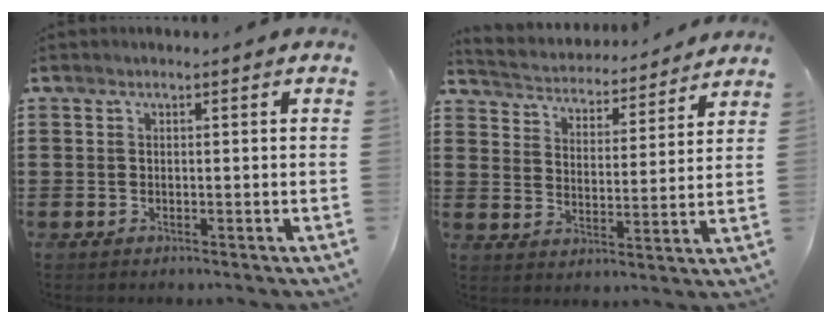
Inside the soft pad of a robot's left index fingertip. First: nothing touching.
{"total": 3.5, "force": [3.5, 0.1, -0.2], "torque": [-0.021, -0.034, 0.052]}